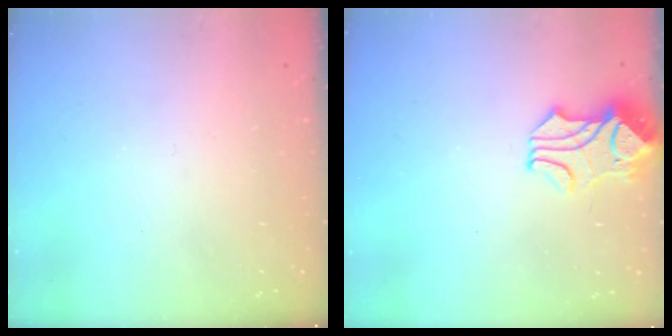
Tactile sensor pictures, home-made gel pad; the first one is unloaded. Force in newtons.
{"total": 2.1, "press": 1.9, "slide": 1.0}